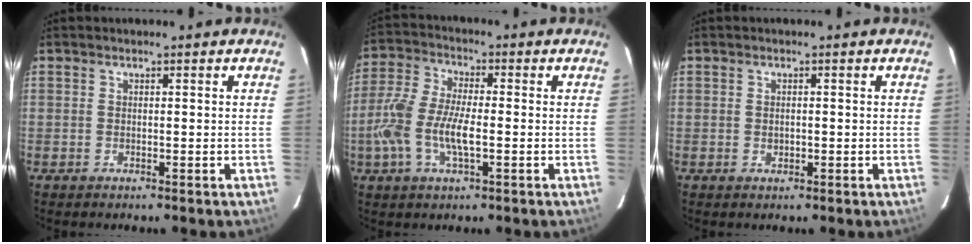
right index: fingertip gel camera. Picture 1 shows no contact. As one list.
[{"total": 10.8, "force": [-2.5, 4.0, 9.7], "torque": [-0.216, 0.003, -0.053]}, {"total": 1.0, "force": [-0.1, 0.8, 0.5], "torque": [-0.007, 0.001, 0.000]}]